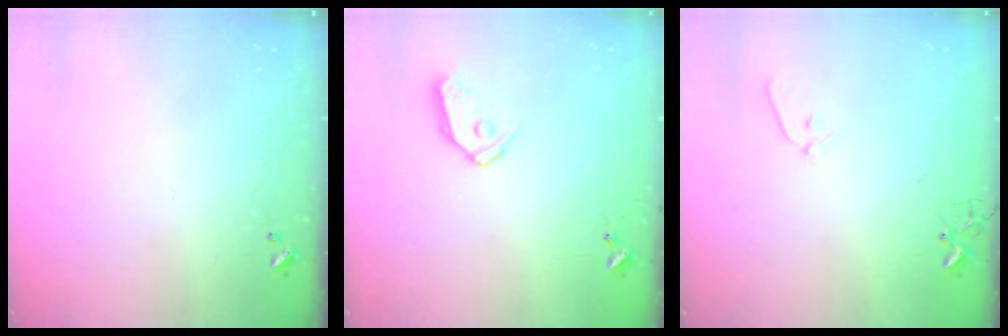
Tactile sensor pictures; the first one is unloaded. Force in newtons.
{"total": 9.8, "press": 9.8, "slide": 0.9}
{"total": 7.0, "press": 6.9, "slide": 0.8}